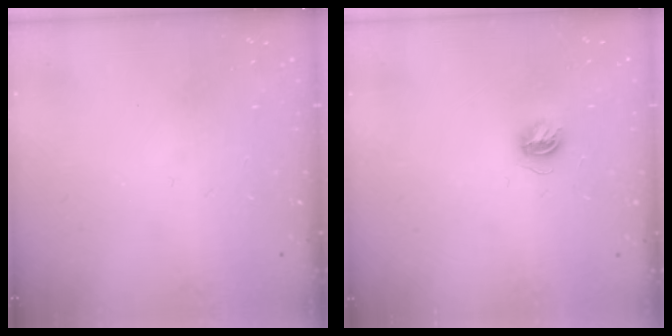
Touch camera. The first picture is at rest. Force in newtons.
{"total": 4.6, "press": 4.6, "slide": 0.6}